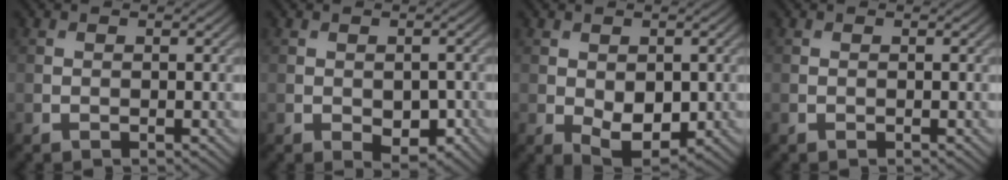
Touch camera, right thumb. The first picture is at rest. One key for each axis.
{"total": 3.5, "fx": -1.0, "fy": 2.1, "fz": 2.6, "tx": -0.037, "ty": -0.012, "tz": -0.011}
{"total": 5.0, "fx": -0.8, "fy": 3.1, "fz": 3.9, "tx": -0.071, "ty": -0.016, "tz": -0.004}
{"total": 0.0}